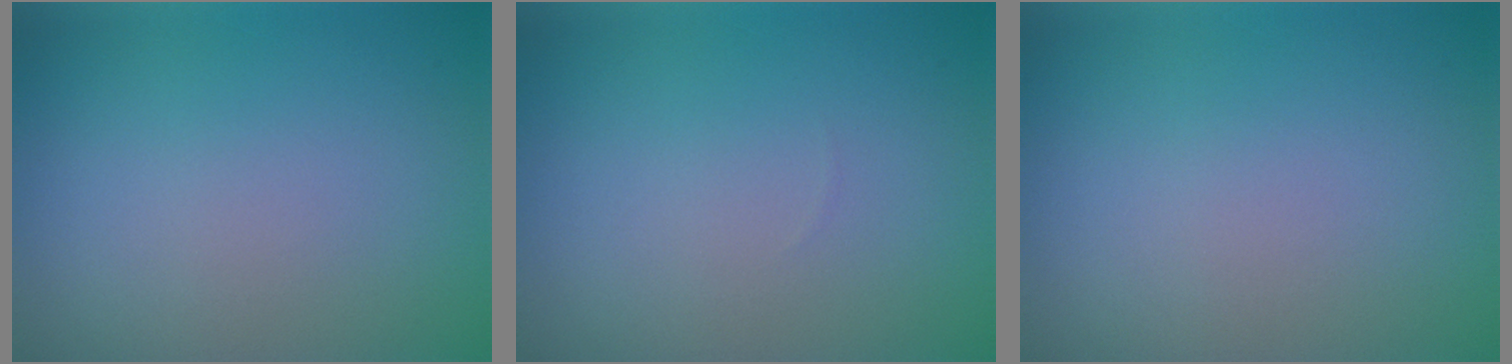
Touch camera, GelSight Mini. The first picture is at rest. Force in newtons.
{"total": 0.0}
{"total": 0.0}